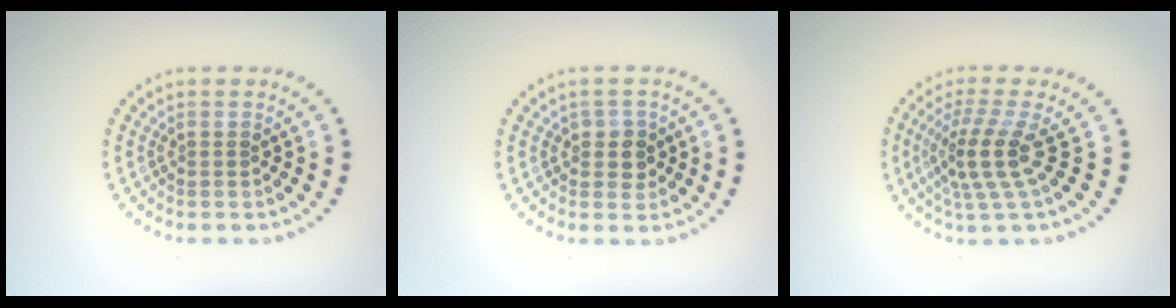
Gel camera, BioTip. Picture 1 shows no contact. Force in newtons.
{"total": 2.0, "press": 1.8, "slide": 0.7}
{"total": 3.9, "press": 2.8, "slide": 2.8}